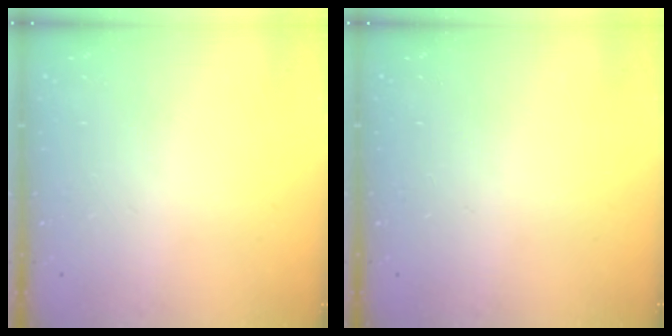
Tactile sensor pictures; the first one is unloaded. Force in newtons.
{"total": 0.0}